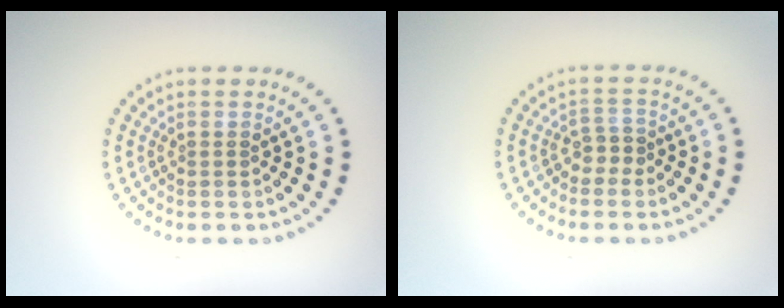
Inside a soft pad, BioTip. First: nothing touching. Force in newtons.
{"total": 1.6, "press": 1.3, "slide": 0.9}